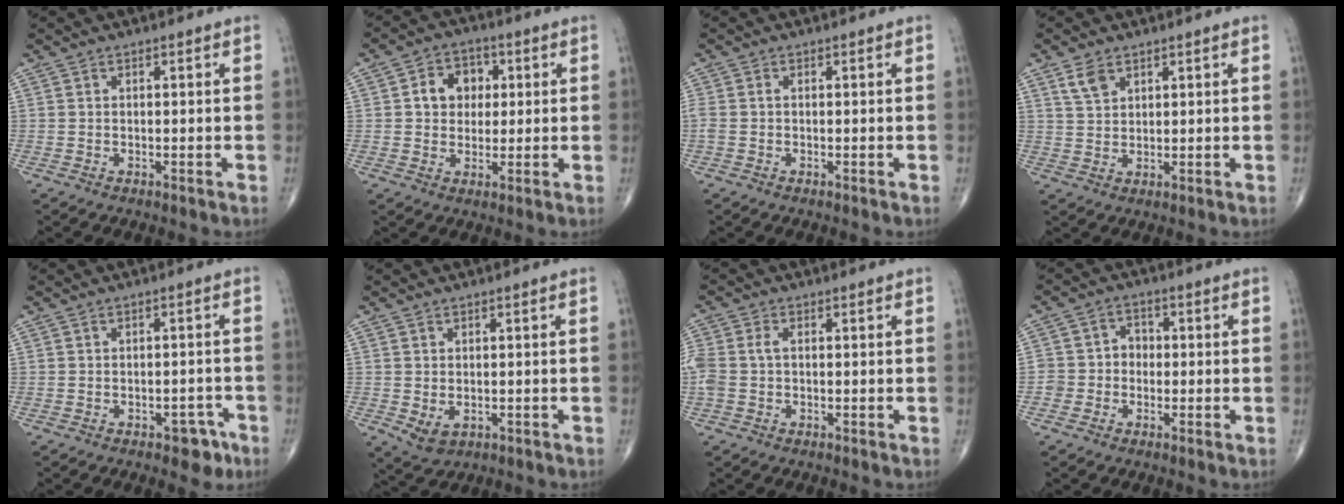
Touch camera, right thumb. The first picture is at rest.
{"total": 7.5, "force": [1.4, 6.1, 4.1], "torque": [-0.029, 0.007, 0.018]}
{"total": 1.7, "force": [-0.1, 1.1, 1.3], "torque": [-0.042, 0.006, -0.004]}
{"total": 3.8, "force": [2.3, 2.2, 2.0], "torque": [-0.031, -0.009, 0.051]}
{"total": 4.1, "force": [-2.4, 2.3, 2.3], "torque": [-0.009, 0.017, -0.027]}
{"total": 3.6, "force": [-0.5, 2.5, 2.5], "torque": [-0.039, -0.007, 0.005]}
{"total": 4.8, "force": [-0.1, 3.1, 3.7], "torque": [-0.108, 0.014, -0.003]}
{"total": 4.5, "force": [-1.1, 4.2, 1.4], "torque": [0.001, 0.024, -0.028]}